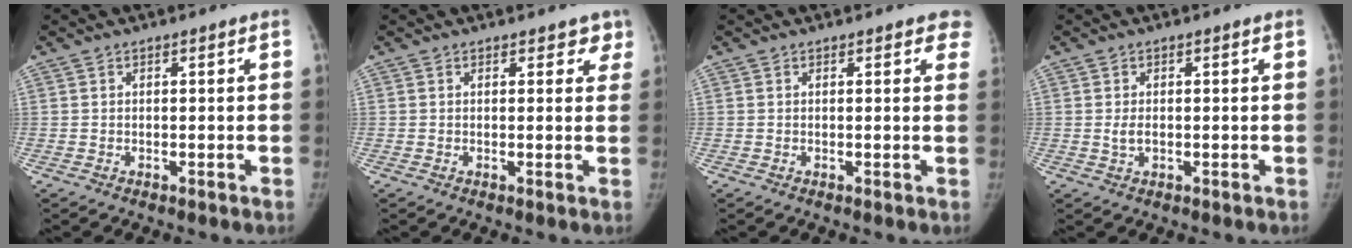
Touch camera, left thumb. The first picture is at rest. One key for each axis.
{"total": 2.8, "fx": 2.0, "fy": 1.7, "fz": 0.9, "tx": 0.027, "ty": -0.006, "tz": 0.014}
{"total": 3.0, "fx": 2.4, "fy": 1.5, "fz": 1.0, "tx": 0.021, "ty": -0.007, "tz": 0.008}
{"total": 2.0, "fx": -0.2, "fy": 1.2, "fz": 1.6, "tx": -0.030, "ty": 0.002, "tz": -0.003}